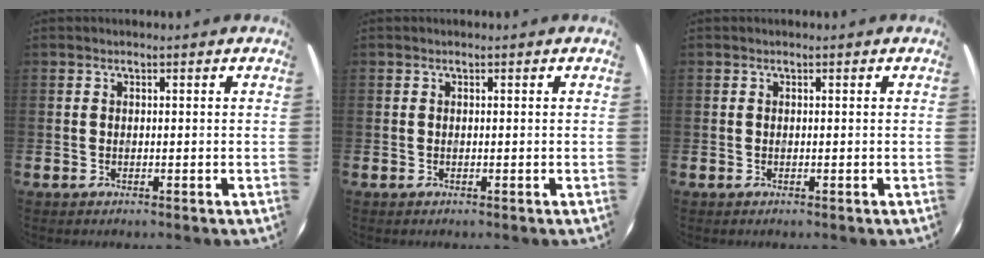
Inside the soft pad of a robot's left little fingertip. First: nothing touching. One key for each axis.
{"total": 0.0}
{"total": 0.0}